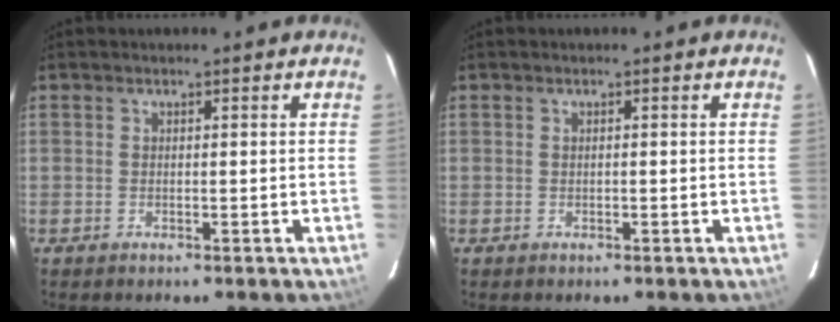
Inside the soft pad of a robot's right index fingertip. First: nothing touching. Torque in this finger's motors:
{"motor_torque": [0.14, 0.14, -0.03, 0.00]}